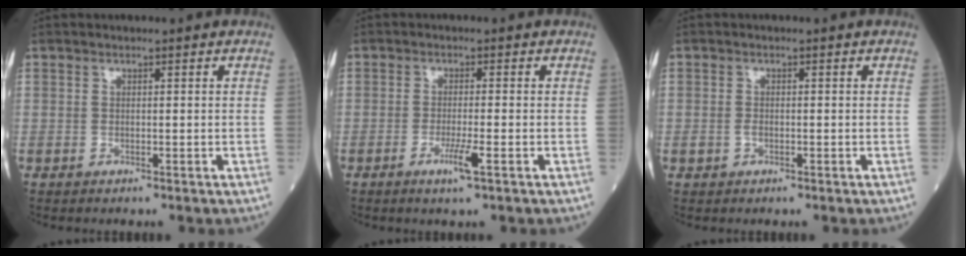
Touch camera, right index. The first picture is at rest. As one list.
[{"total": 3.2, "force": [-1.5, -0.2, 2.8], "torque": [-0.056, -0.007, -0.030]}, {"total": 1.2, "force": [-0.4, 0.8, 0.8], "torque": [-0.017, 0.001, -0.004]}]